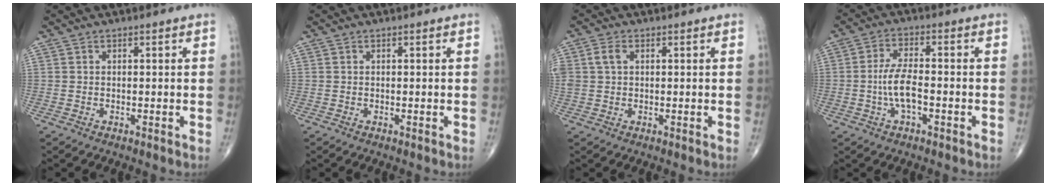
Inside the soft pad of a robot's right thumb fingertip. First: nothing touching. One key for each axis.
{"total": 0.0}
{"total": 3.7, "fx": 0.9, "fy": 2.5, "fz": 2.6, "tx": -0.067, "ty": 0.012, "tz": 0.020}
{"total": 6.5, "fx": -1.5, "fy": 2.8, "fz": 5.7, "tx": -0.117, "ty": 0.016, "tz": -0.030}